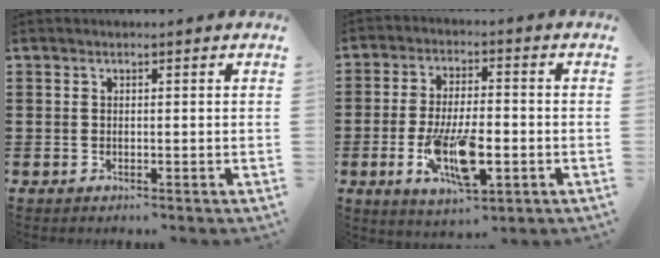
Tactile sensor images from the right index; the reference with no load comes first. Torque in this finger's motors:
{"motor_torque": [2.14, 0.00, 1.05, 0.21]}